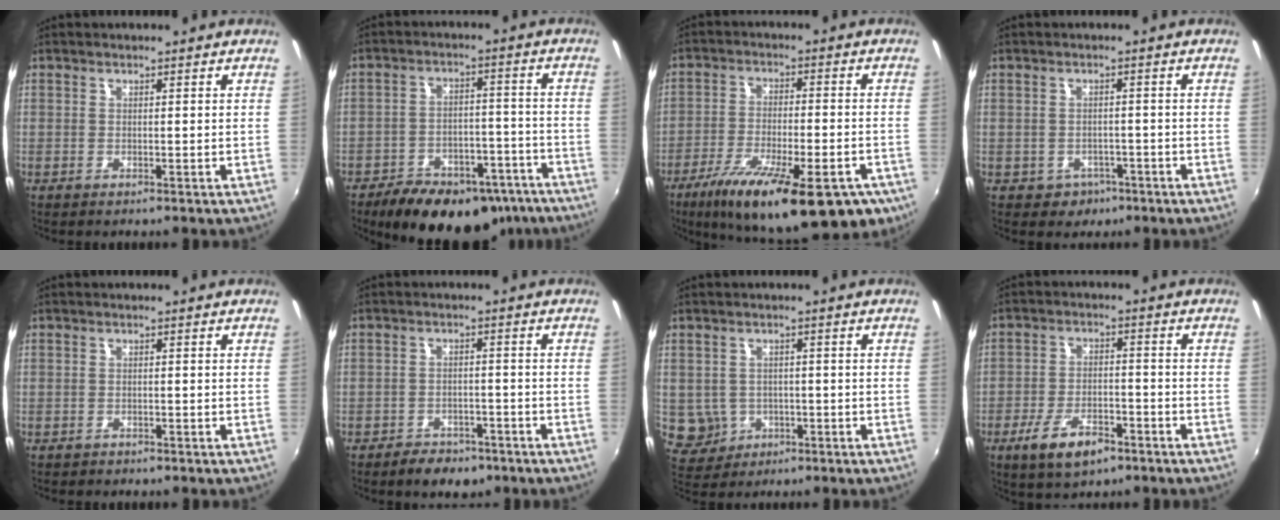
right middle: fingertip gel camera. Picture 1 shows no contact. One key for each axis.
{"total": 21.3, "fx": -16.0, "fy": 10.1, "fz": 9.8, "tx": -0.178, "ty": 0.016, "tz": -0.201}
{"total": 23.1, "fx": -14.2, "fy": 7.4, "fz": 16.7, "tx": -0.288, "ty": -0.061, "tz": -0.210}
{"total": 4.0, "fx": -2.0, "fy": 3.4, "fz": 0.9, "tx": -0.029, "ty": 0.002, "tz": -0.021}
{"total": 1.3, "fx": -1.1, "fy": 0.7, "fz": 0.2, "tx": -0.008, "ty": -0.002, "tz": -0.017}
{"total": 6.7, "fx": -5.0, "fy": 3.7, "fz": 2.5, "tx": -0.066, "ty": 0.005, "tz": -0.067}
{"total": 5.4, "fx": -1.2, "fy": 5.1, "fz": 1.4, "tx": -0.043, "ty": 0.004, "tz": -0.004}
{"total": 8.8, "fx": -5.3, "fy": 3.8, "fz": 5.9, "tx": -0.129, "ty": -0.009, "tz": -0.088}